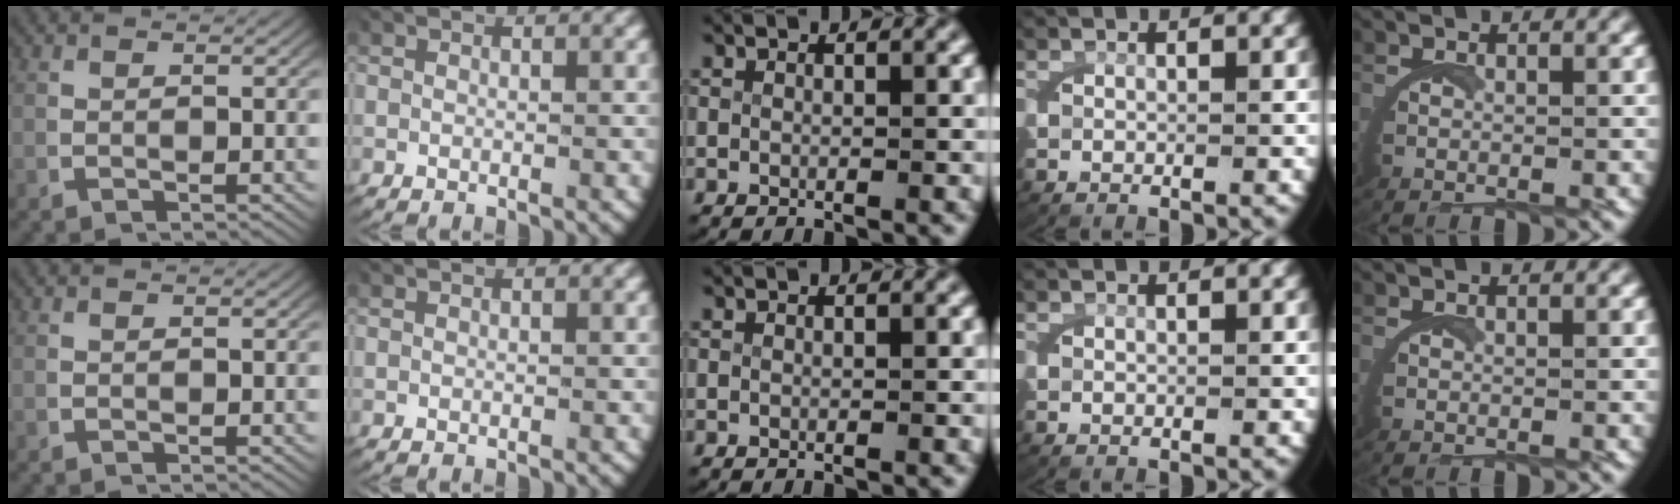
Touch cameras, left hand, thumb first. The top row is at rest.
{}